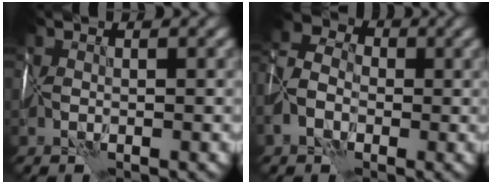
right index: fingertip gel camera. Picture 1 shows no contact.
{"total": 4.1, "force": [-1.3, 3.1, 2.3], "torque": [-0.052, 0.007, -0.033]}